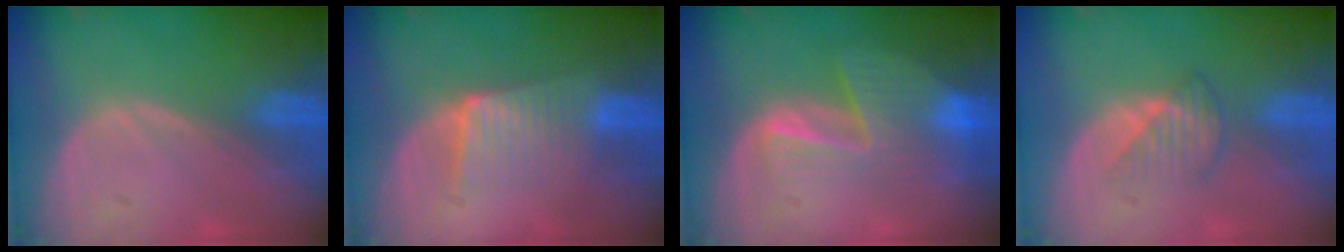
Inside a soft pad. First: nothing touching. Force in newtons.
{"total": 5.8, "press": 5.4, "slide": 2.1}
{"total": 7.6, "press": 6.7, "slide": 3.4}
{"total": 3.2, "press": 3.0, "slide": 1.0}